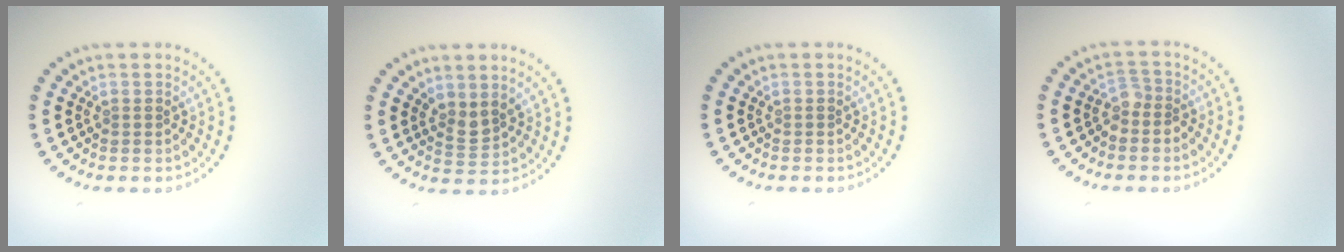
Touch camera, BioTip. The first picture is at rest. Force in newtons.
{"total": 1.8, "press": 1.4, "slide": 1.2}
{"total": 0.0}
{"total": 1.7, "press": 1.3, "slide": 1.1}